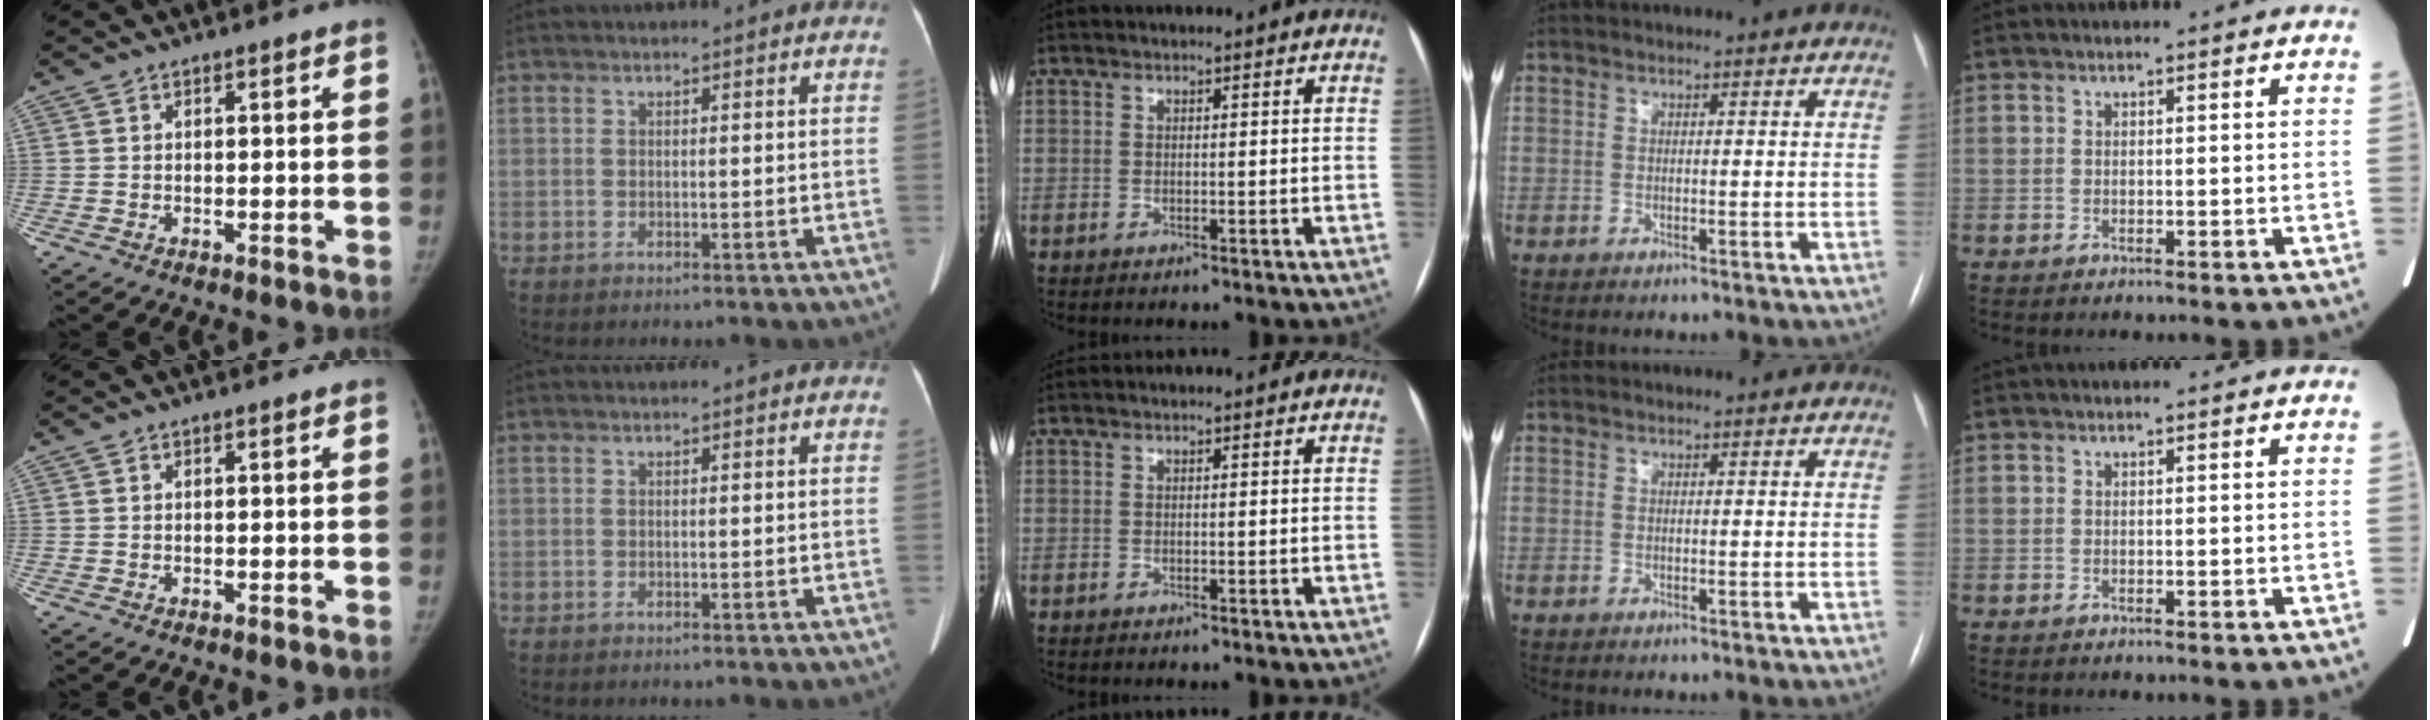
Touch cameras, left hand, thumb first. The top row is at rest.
{}